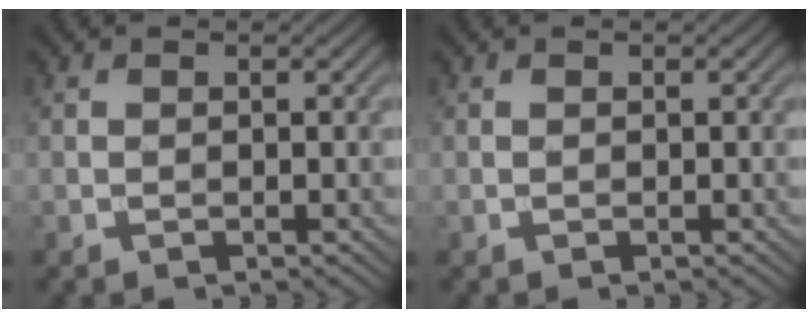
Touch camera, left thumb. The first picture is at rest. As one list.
[{"total": 0.0}]